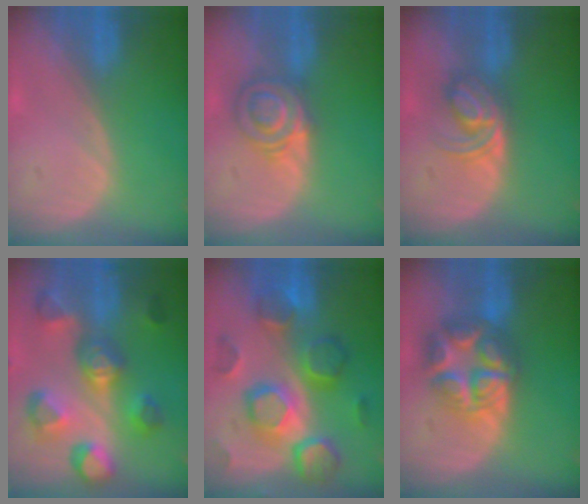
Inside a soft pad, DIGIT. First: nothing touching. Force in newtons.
{"total": 5.8, "press": 5.7, "slide": 1.1}
{"total": 5.7, "press": 5.1, "slide": 2.6}
{"total": 10.5, "press": 9.8, "slide": 3.8}
{"total": 11.5, "press": 11.4, "slide": 1.0}
{"total": 8.9, "press": 8.9, "slide": 0.5}